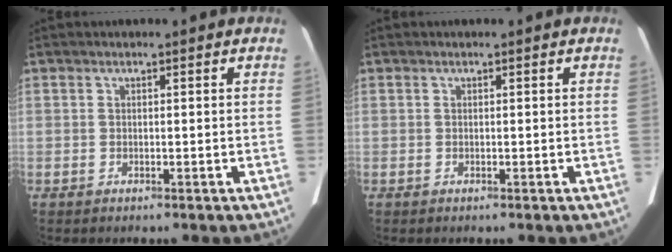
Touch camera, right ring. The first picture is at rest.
{"total": 0.0}